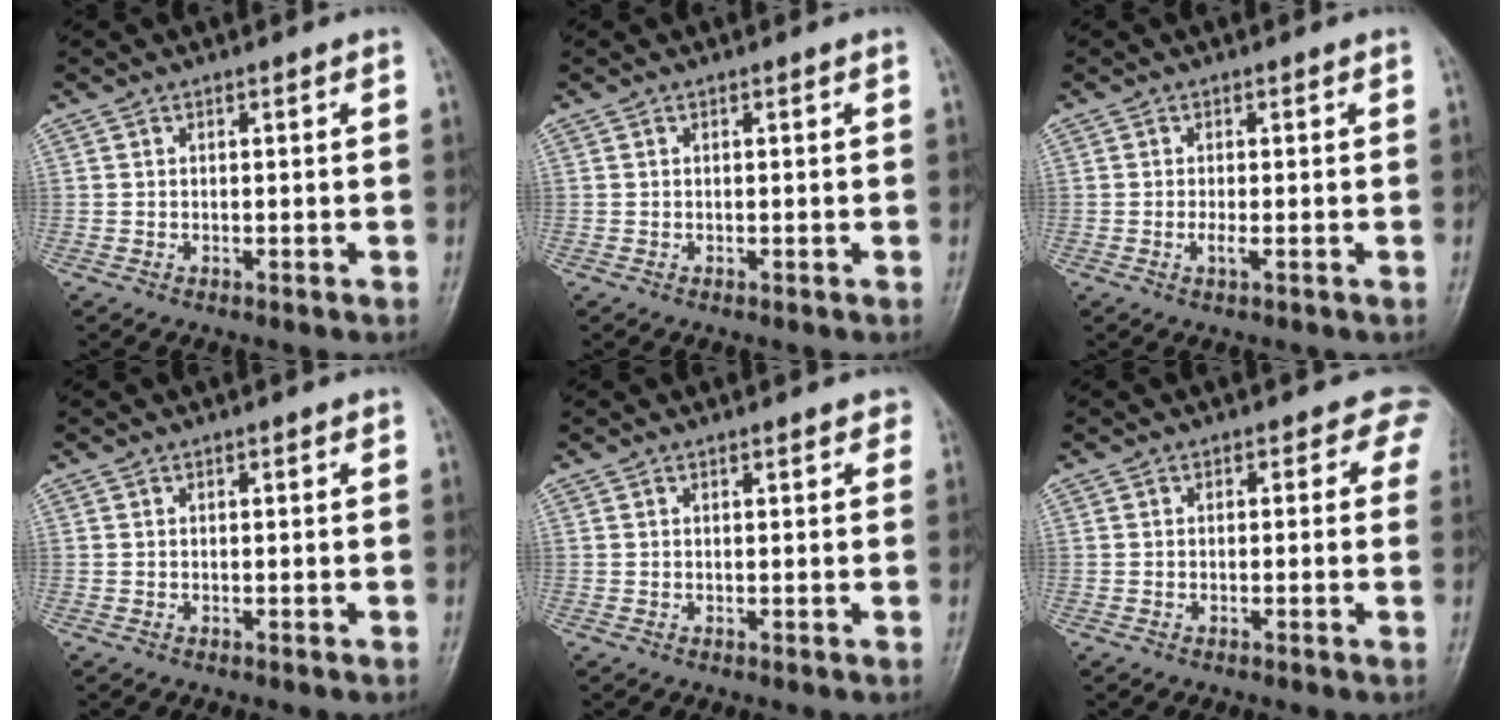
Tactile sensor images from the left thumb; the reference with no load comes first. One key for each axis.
{"total": 0.0}
{"total": 1.3, "fx": -0.3, "fy": 0.2, "fz": 1.3, "tx": -0.026, "ty": -0.004, "tz": -0.006}
{"total": 0.0}
{"total": 1.7, "fx": 1.2, "fy": 0.8, "fz": 0.9, "tx": 0.000, "ty": -0.002, "tz": 0.010}
{"total": 2.9, "fx": 1.2, "fy": 2.2, "fz": 1.3, "tx": 0.019, "ty": -0.001, "tz": -0.009}